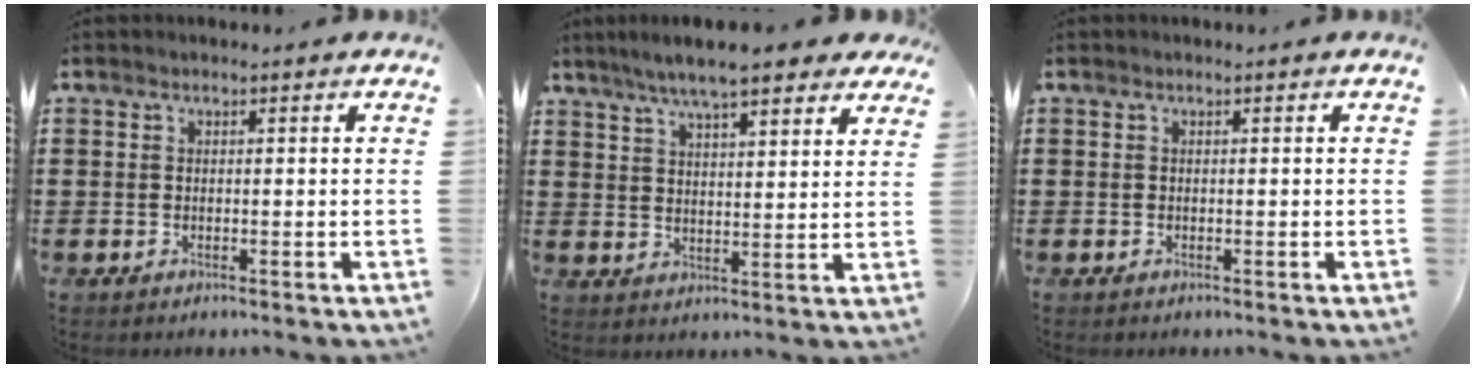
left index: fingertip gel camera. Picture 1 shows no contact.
{"total": 7.6, "force": [6.4, 1.0, 4.0], "torque": [-0.096, -0.009, 0.114]}
{"total": 0.0}